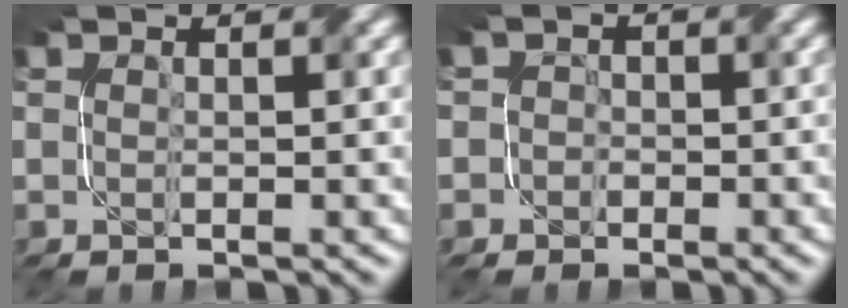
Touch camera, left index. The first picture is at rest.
{"total": 2.9, "force": [-0.3, 2.8, 0.7], "torque": [0.005, 0.014, -0.035]}